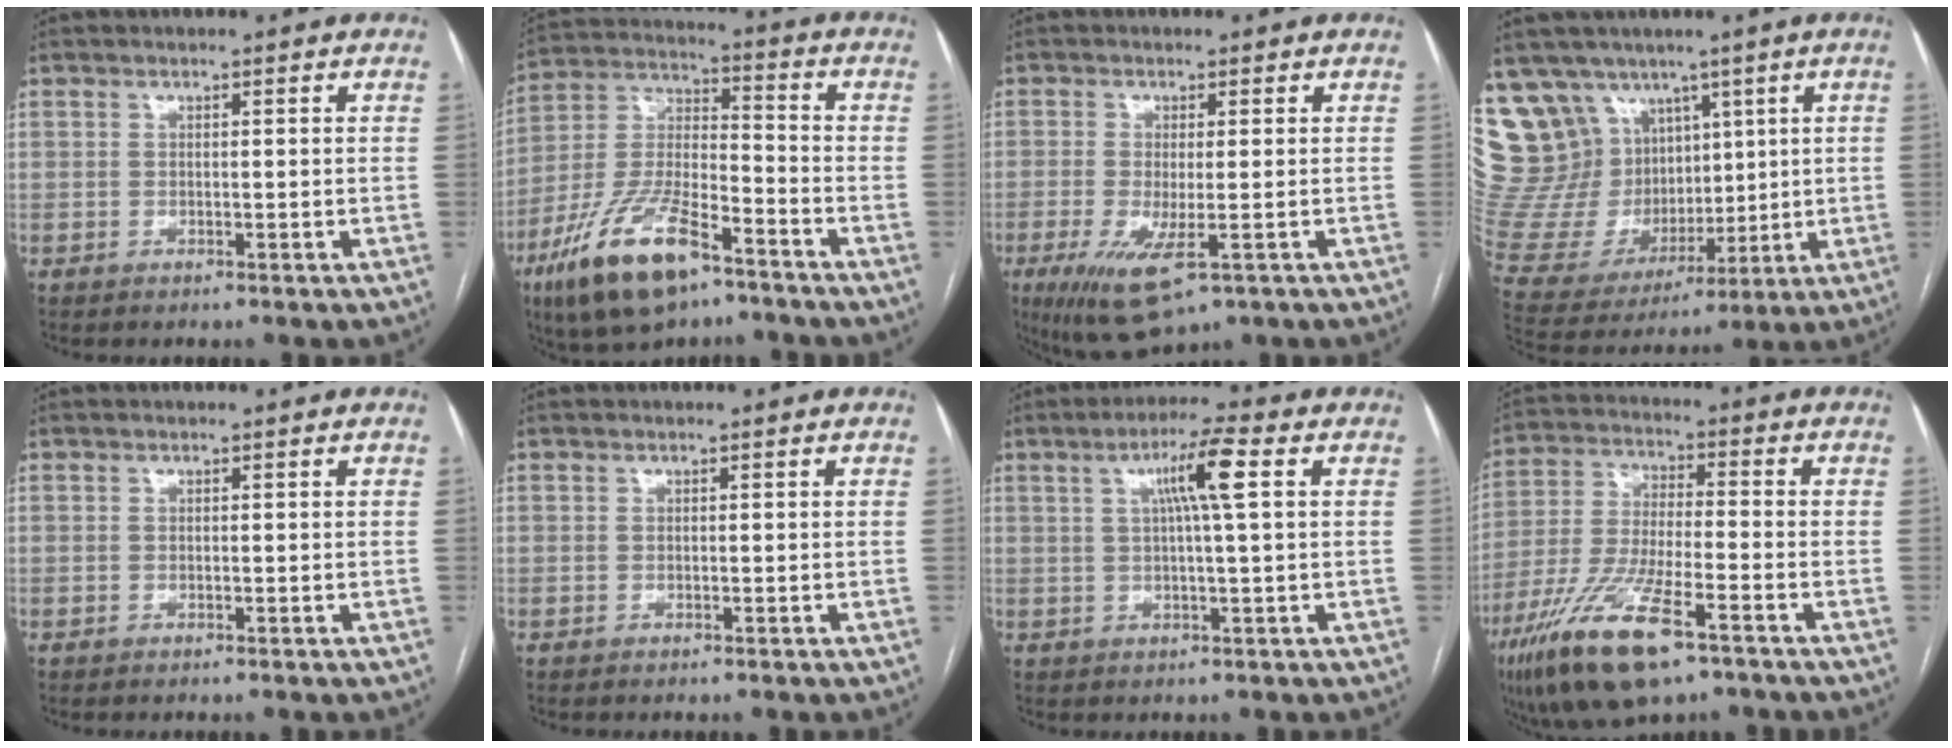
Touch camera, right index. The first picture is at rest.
{"total": 16.8, "force": [-10.2, 5.0, 12.4], "torque": [-0.263, -0.019, -0.187]}
{"total": 8.9, "force": [-3.9, 2.4, 7.6], "torque": [-0.139, -0.027, -0.056]}
{"total": 21.7, "force": [12.0, 15.9, 8.7], "torque": [-0.209, 0.063, 0.250]}
{"total": 0.0}
{"total": 0.0}
{"total": 6.8, "force": [2.0, -0.4, 6.5], "torque": [-0.115, 0.007, 0.034]}
{"total": 15.8, "force": [-9.2, 3.4, 12.3], "torque": [-0.262, -0.032, -0.166]}